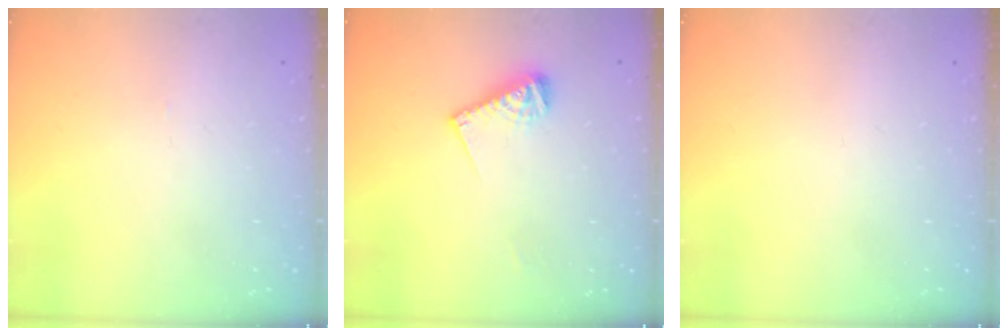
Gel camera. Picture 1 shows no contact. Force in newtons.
{"total": 8.3, "press": 8.2, "slide": 1.2}
{"total": 0.0}